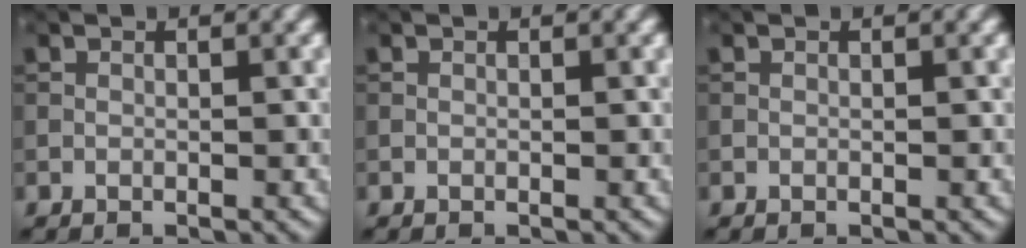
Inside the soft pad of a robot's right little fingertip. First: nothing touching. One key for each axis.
{"total": 0.0}
{"total": 0.0}